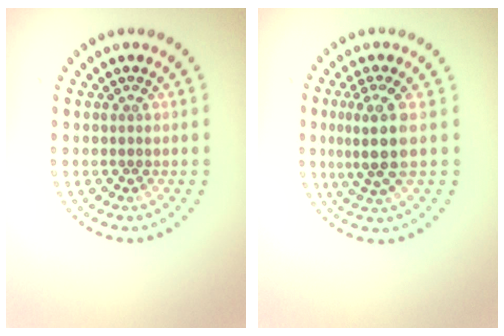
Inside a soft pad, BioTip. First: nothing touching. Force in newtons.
{"total": 3.7, "press": 3.1, "slide": 2.0}